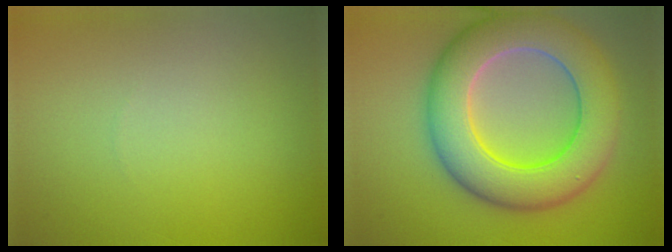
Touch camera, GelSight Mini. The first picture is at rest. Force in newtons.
{"total": 10.2, "press": 10.1, "slide": 0.6}